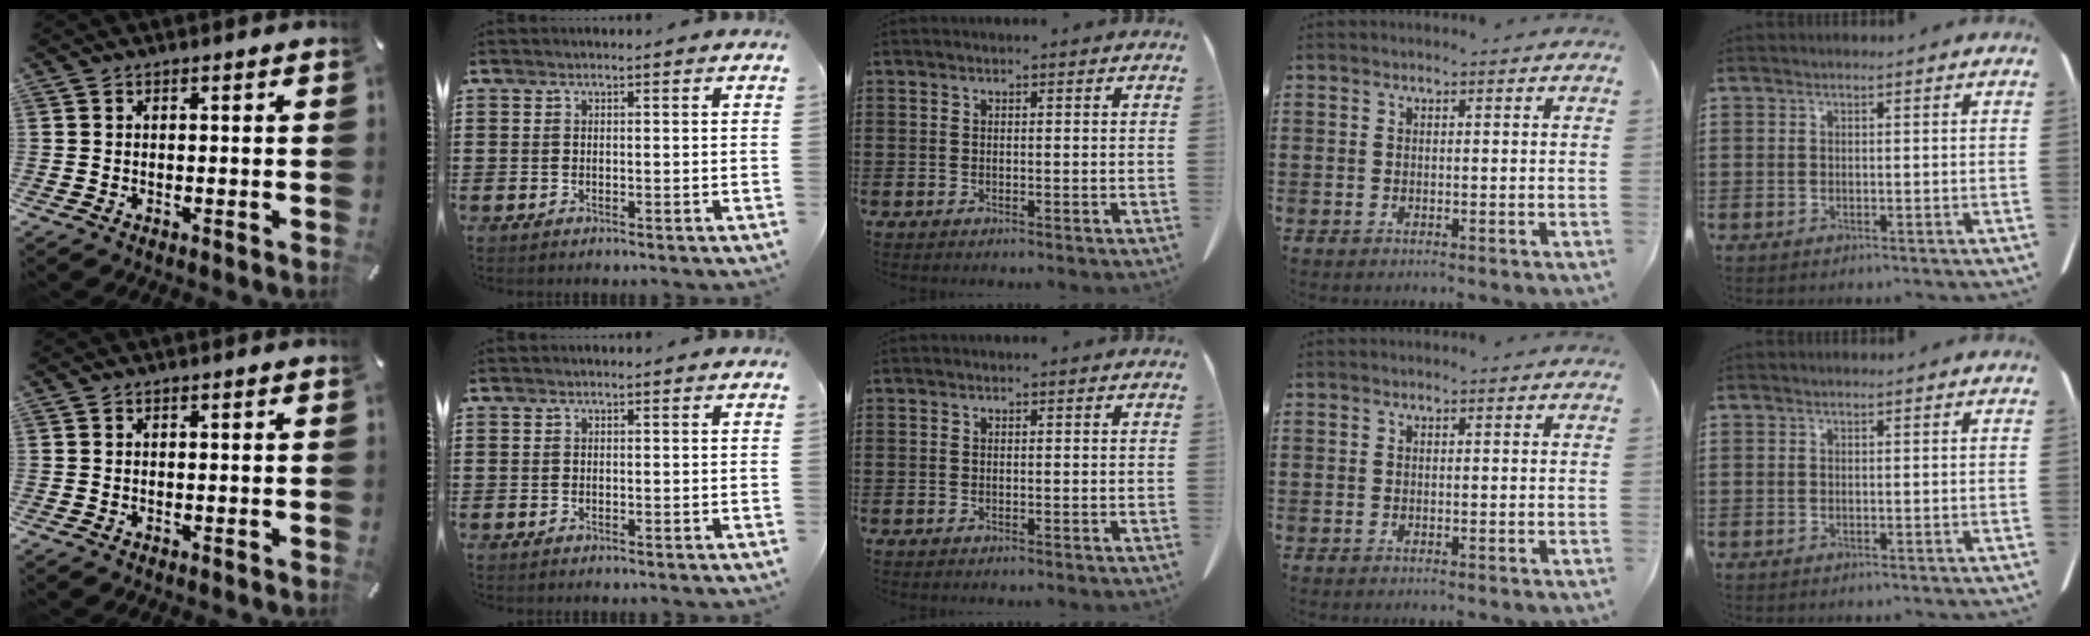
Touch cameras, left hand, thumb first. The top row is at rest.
{}